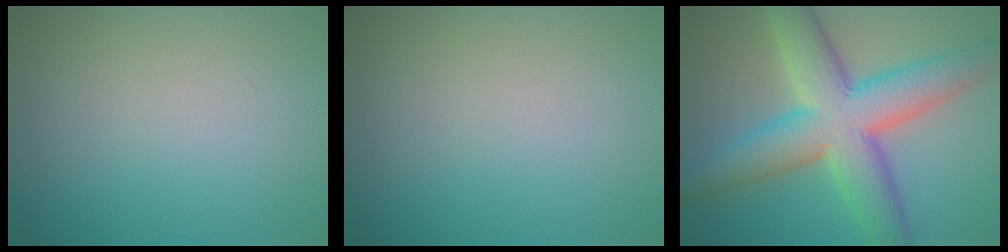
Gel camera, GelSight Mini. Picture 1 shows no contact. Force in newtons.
{"total": 0.0}
{"total": 10.6, "press": 10.6, "slide": 0.3}